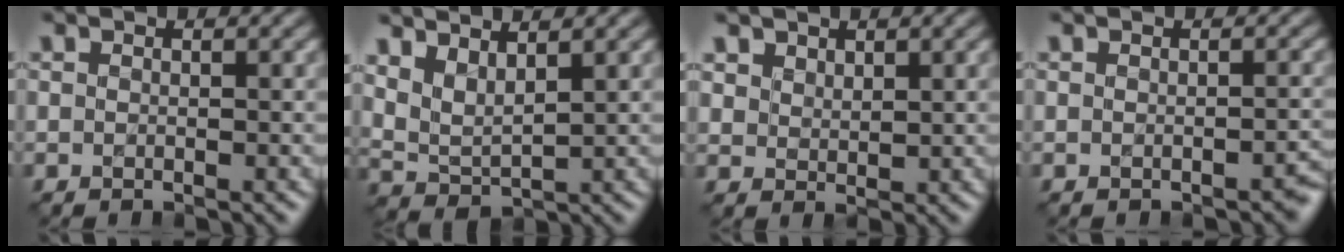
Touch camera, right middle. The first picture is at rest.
{"total": 3.1, "force": [2.5, 0.8, 1.7], "torque": [-0.046, -0.005, 0.055]}
{"total": 1.7, "force": [1.3, 1.1, 0.1], "torque": [-0.011, -0.006, 0.039]}
{"total": 1.5, "force": [-1.0, 0.8, 0.8], "torque": [-0.002, -0.002, -0.011]}